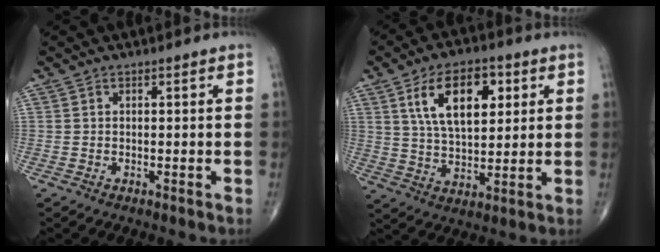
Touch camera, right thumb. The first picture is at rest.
{"total": 13.7, "force": [4.8, 7.2, 10.5], "torque": [-0.153, -0.012, 0.086]}